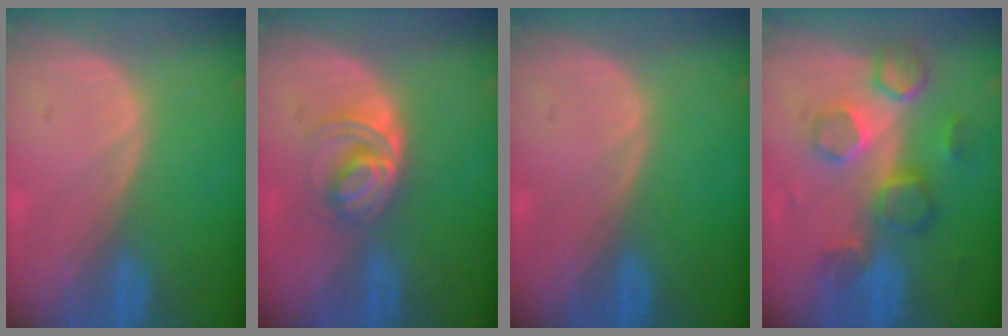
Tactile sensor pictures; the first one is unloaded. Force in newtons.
{"total": 5.2, "press": 4.9, "slide": 1.7}
{"total": 0.0}
{"total": 8.6, "press": 7.7, "slide": 3.7}